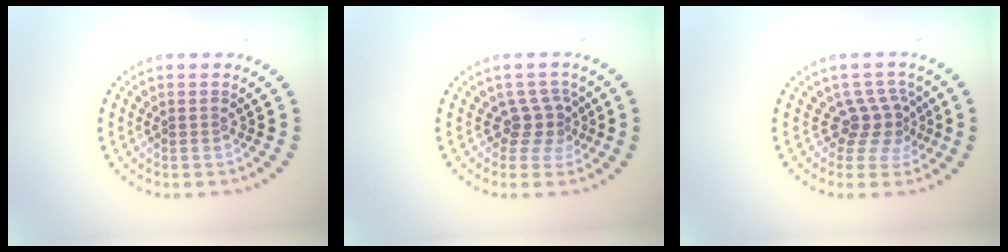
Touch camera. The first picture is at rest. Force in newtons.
{"total": 2.4, "press": 1.7, "slide": 1.8}
{"total": 2.9, "press": 2.0, "slide": 2.1}